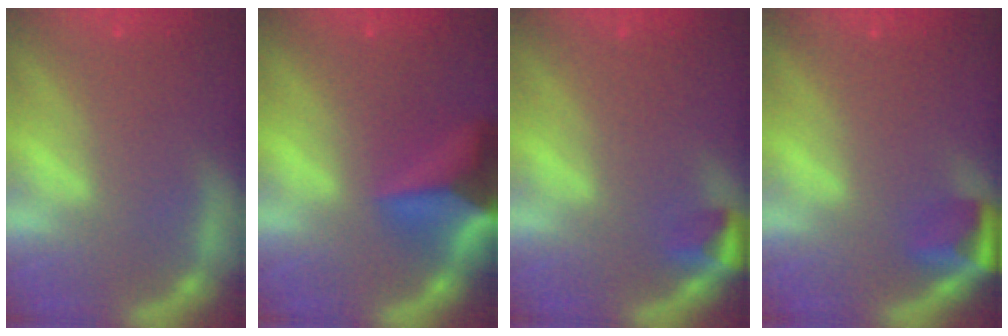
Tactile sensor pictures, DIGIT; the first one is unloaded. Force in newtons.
{"total": 9.6}
{"total": 1.9}
{"total": 2.9}